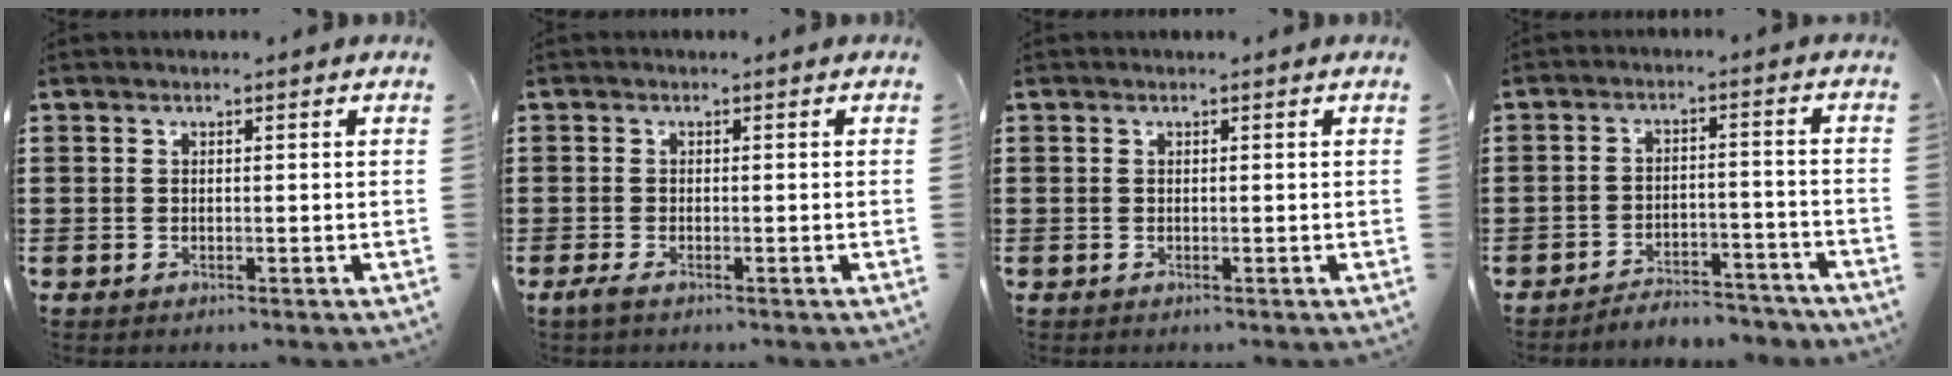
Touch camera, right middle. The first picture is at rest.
{"total": 1.1, "force": [-0.7, 0.4, 0.8], "torque": [-0.023, -0.003, -0.017]}
{"total": 0.0}
{"total": 4.6, "force": [-4.5, 0.5, 0.2], "torque": [-0.007, 0.009, -0.097]}